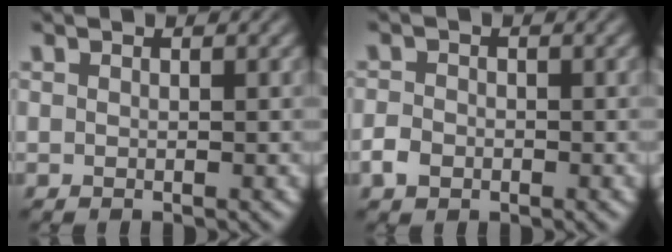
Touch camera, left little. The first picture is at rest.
{"total": 1.8, "force": [-0.9, 1.3, 0.7], "torque": [-0.013, 0.003, -0.019]}